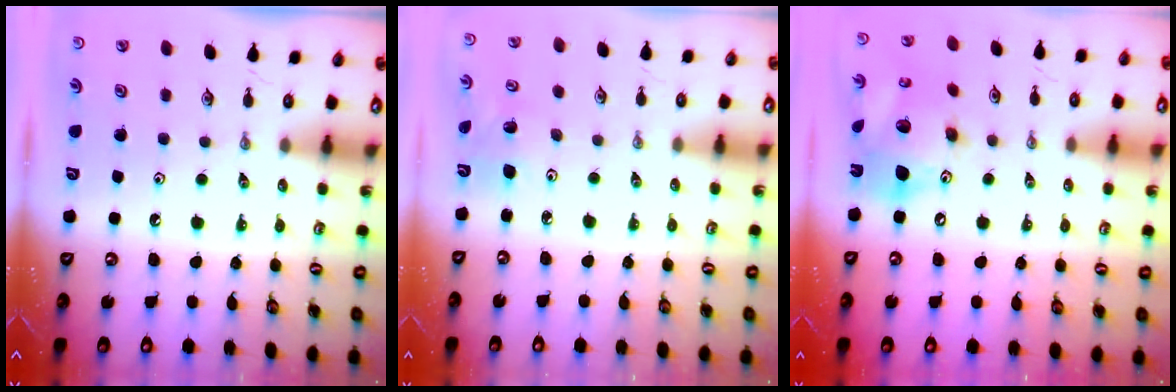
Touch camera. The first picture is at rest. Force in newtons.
{"total": 4.8, "press": 4.7, "slide": 1.2}
{"total": 18.5, "press": 18.2, "slide": 3.3}